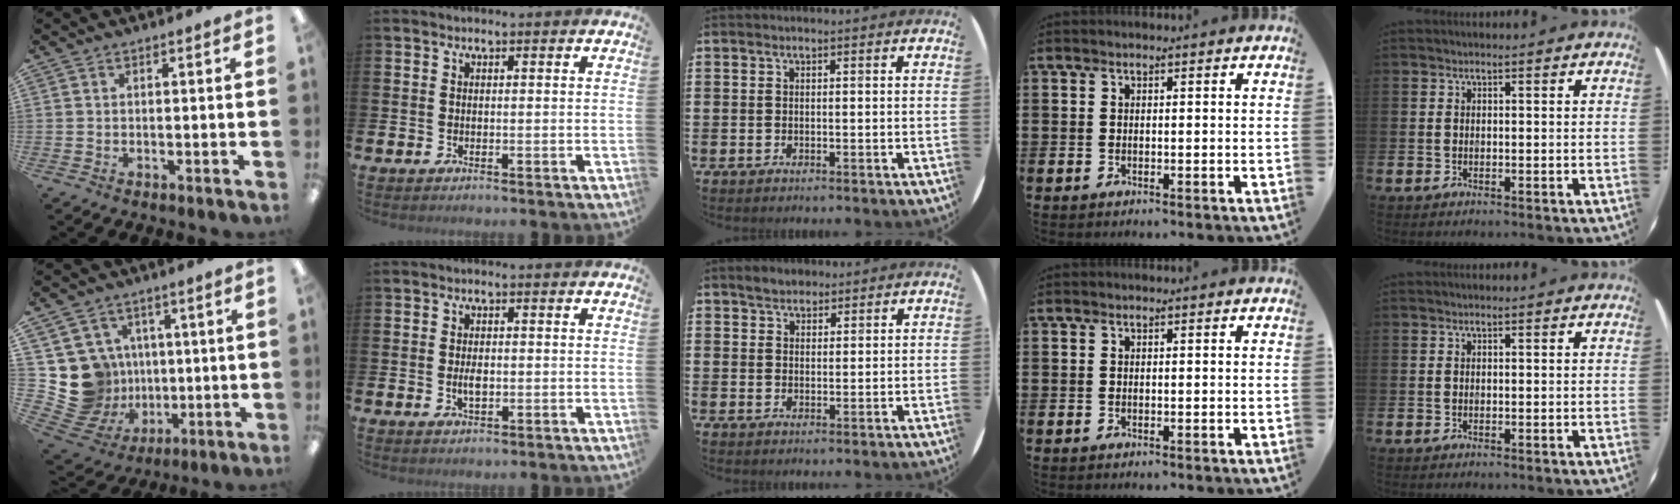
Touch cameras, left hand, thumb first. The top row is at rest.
{"thumb": {"total": 14.7, "force": [1.5, 14.0, 3.9], "torque": [-0.113, -0.021, 0.060]}, "index": {"total": 2.2, "force": [-0.2, 1.1, 1.9], "torque": [-0.028, -0.002, -0.005]}, "middle": {"total": 2.6, "force": [2.3, 1.0, 0.3], "torque": [-0.003, 0.003, 0.044]}}